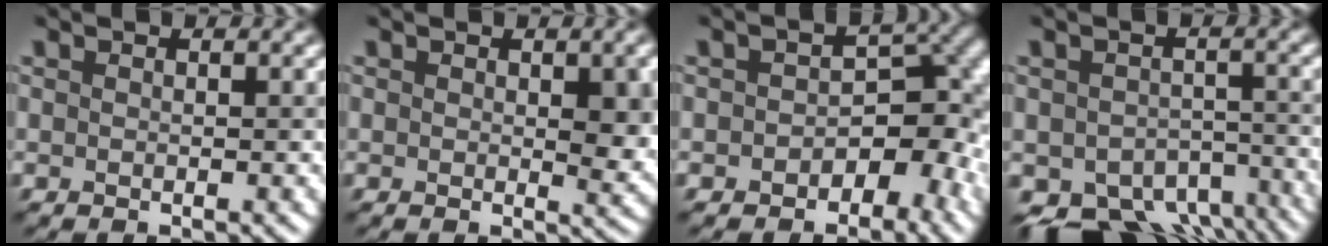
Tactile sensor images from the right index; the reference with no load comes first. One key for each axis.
{"total": 3.2, "fx": 0.3, "fy": 1.5, "fz": 2.8, "tx": -0.033, "ty": -0.006, "tz": 0.006}
{"total": 5.9, "fx": -1.4, "fy": 4.1, "fz": 4.0, "tx": -0.013, "ty": 0.004, "tz": -0.024}
{"total": 10.3, "fx": -7.0, "fy": 5.9, "fz": 4.7, "tx": -0.072, "ty": -0.038, "tz": -0.080}